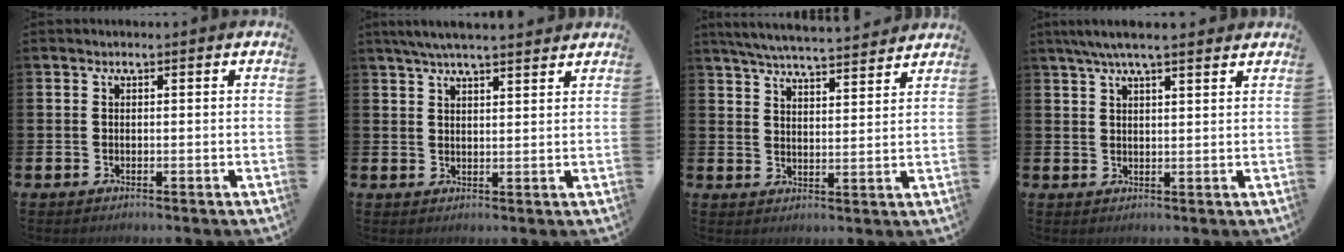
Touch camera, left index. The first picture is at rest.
{"total": 4.8, "force": [4.4, 0.3, 1.9], "torque": [-0.047, -0.009, 0.081]}
{"total": 6.0, "force": [5.9, 0.3, 1.3], "torque": [-0.043, -0.035, 0.104]}
{"total": 5.2, "force": [4.4, 0.6, 2.7], "torque": [-0.063, -0.002, 0.078]}